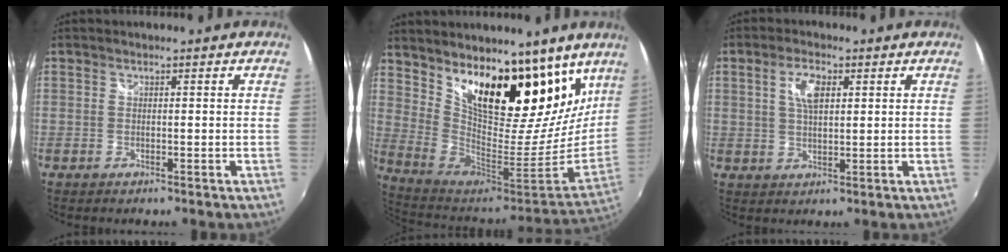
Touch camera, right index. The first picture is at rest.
{"total": 26.5, "force": [16.6, 11.8, 16.9], "torque": [-0.283, -0.005, 0.296]}
{"total": 5.2, "force": [1.7, 2.4, 4.2], "torque": [-0.078, 0.007, 0.032]}